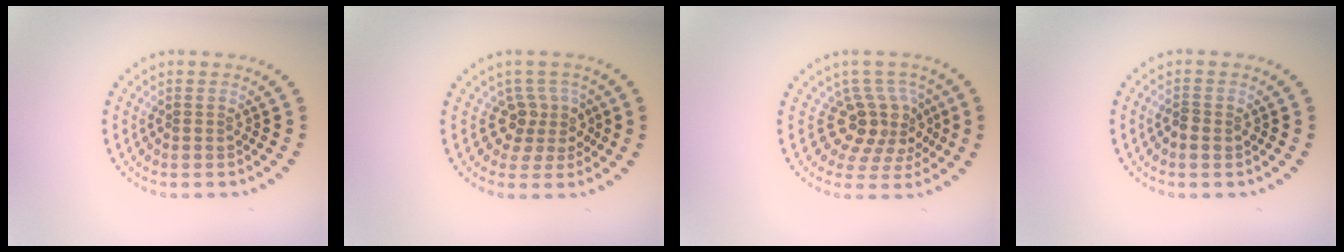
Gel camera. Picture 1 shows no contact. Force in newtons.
{"total": 2.7, "press": 2.1, "slide": 1.8}
{"total": 4.1, "press": 3.1, "slide": 2.7}
{"total": 1.1, "press": 1.1, "slide": 0.2}